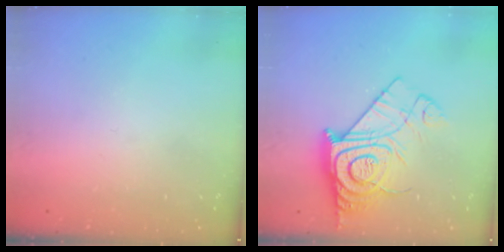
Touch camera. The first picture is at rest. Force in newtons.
{"total": 16.1, "press": 16.1, "slide": 1.1}